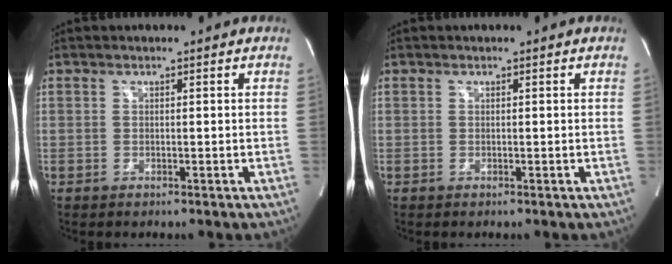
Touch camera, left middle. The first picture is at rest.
{"total": 0.0}